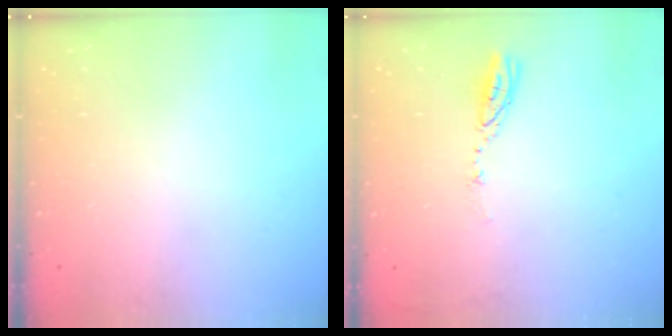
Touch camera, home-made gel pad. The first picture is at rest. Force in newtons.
{"total": 3.6, "press": 3.6, "slide": 0.3}